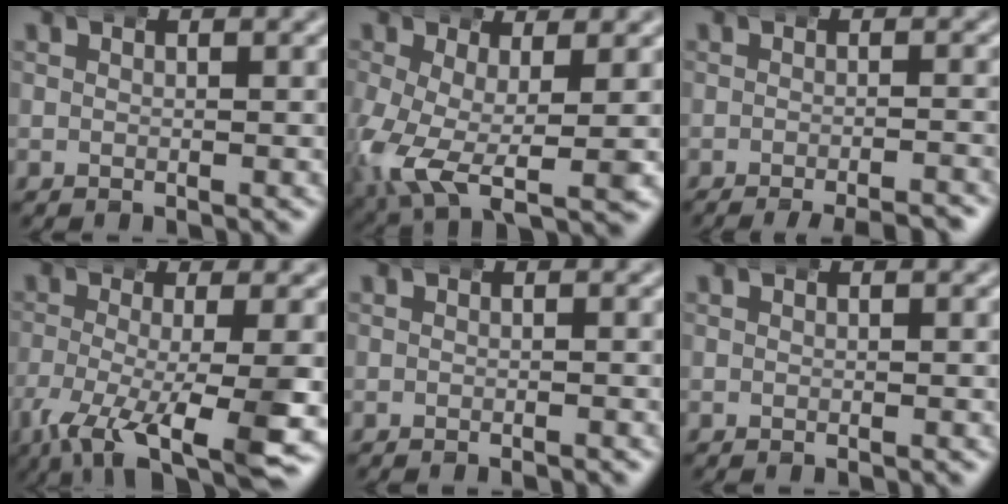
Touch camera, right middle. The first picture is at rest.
{"total": 10.0, "force": [-2.2, 6.0, 7.7], "torque": [-0.172, -0.051, -0.013]}
{"total": 5.5, "force": [-5.0, 1.1, 2.0], "torque": [-0.011, -0.006, -0.077]}
{"total": 11.4, "force": [-7.8, 3.3, 7.7], "torque": [-0.131, -0.028, -0.110]}
{"total": 0.8, "force": [-0.8, -0.1, 0.2], "torque": [-0.002, 0.000, -0.013]}
{"total": 0.0}